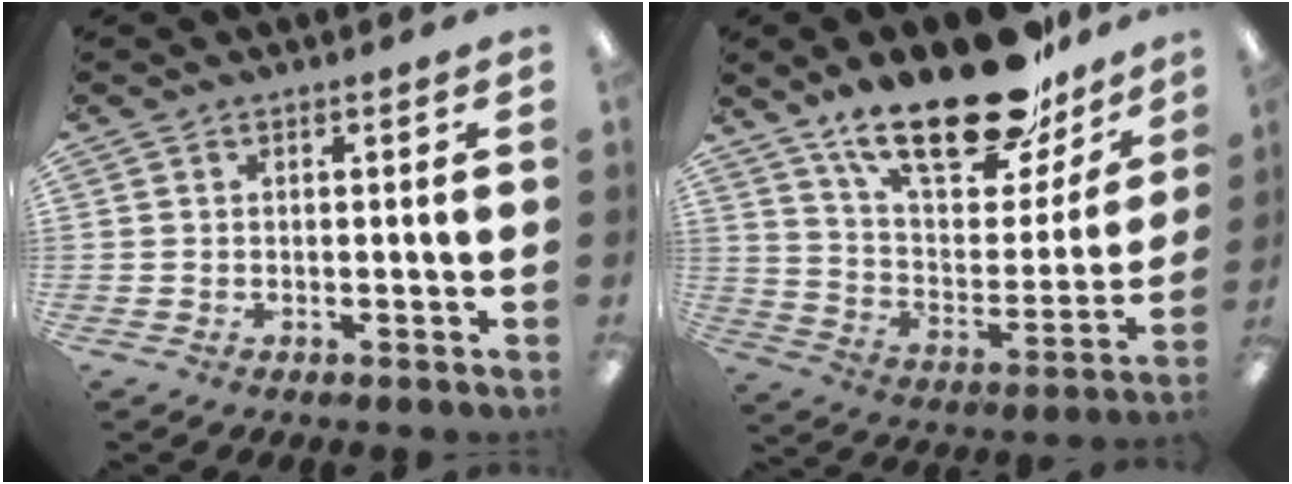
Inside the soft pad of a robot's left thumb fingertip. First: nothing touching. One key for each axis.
{"total": 27.3, "fx": 19.0, "fy": 10.8, "fz": 16.3, "tx": -0.248, "ty": -0.113, "tz": 0.323}